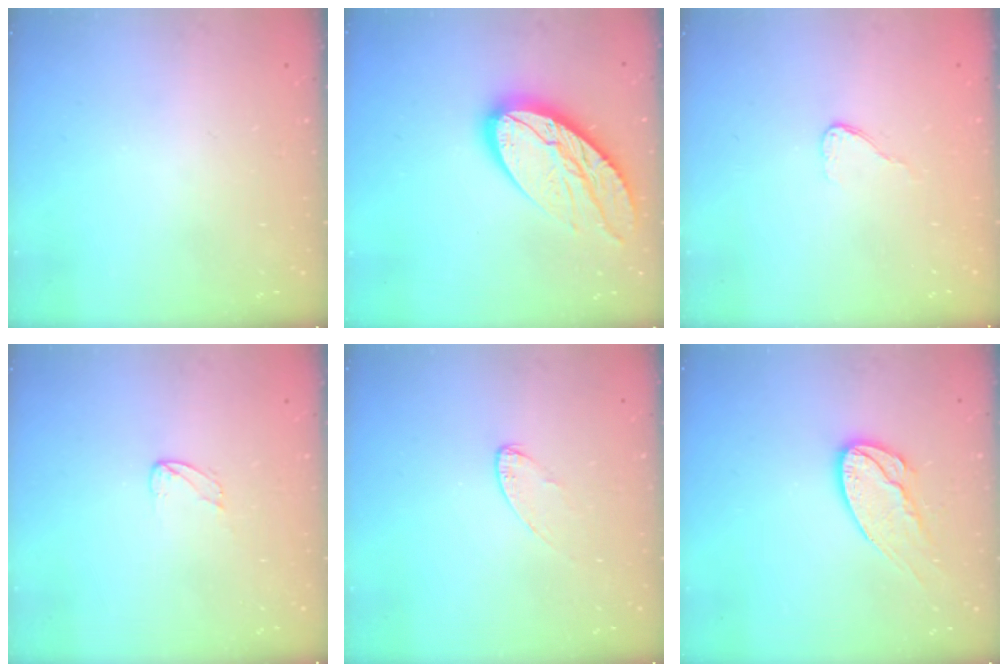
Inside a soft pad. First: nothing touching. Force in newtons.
{"total": 16.4, "press": 16.3, "slide": 1.1}
{"total": 3.8, "press": 3.8, "slide": 0.3}
{"total": 2.4, "press": 2.4, "slide": 0.1}
{"total": 3.9, "press": 3.9, "slide": 0.4}
{"total": 12.7, "press": 12.7, "slide": 1.0}